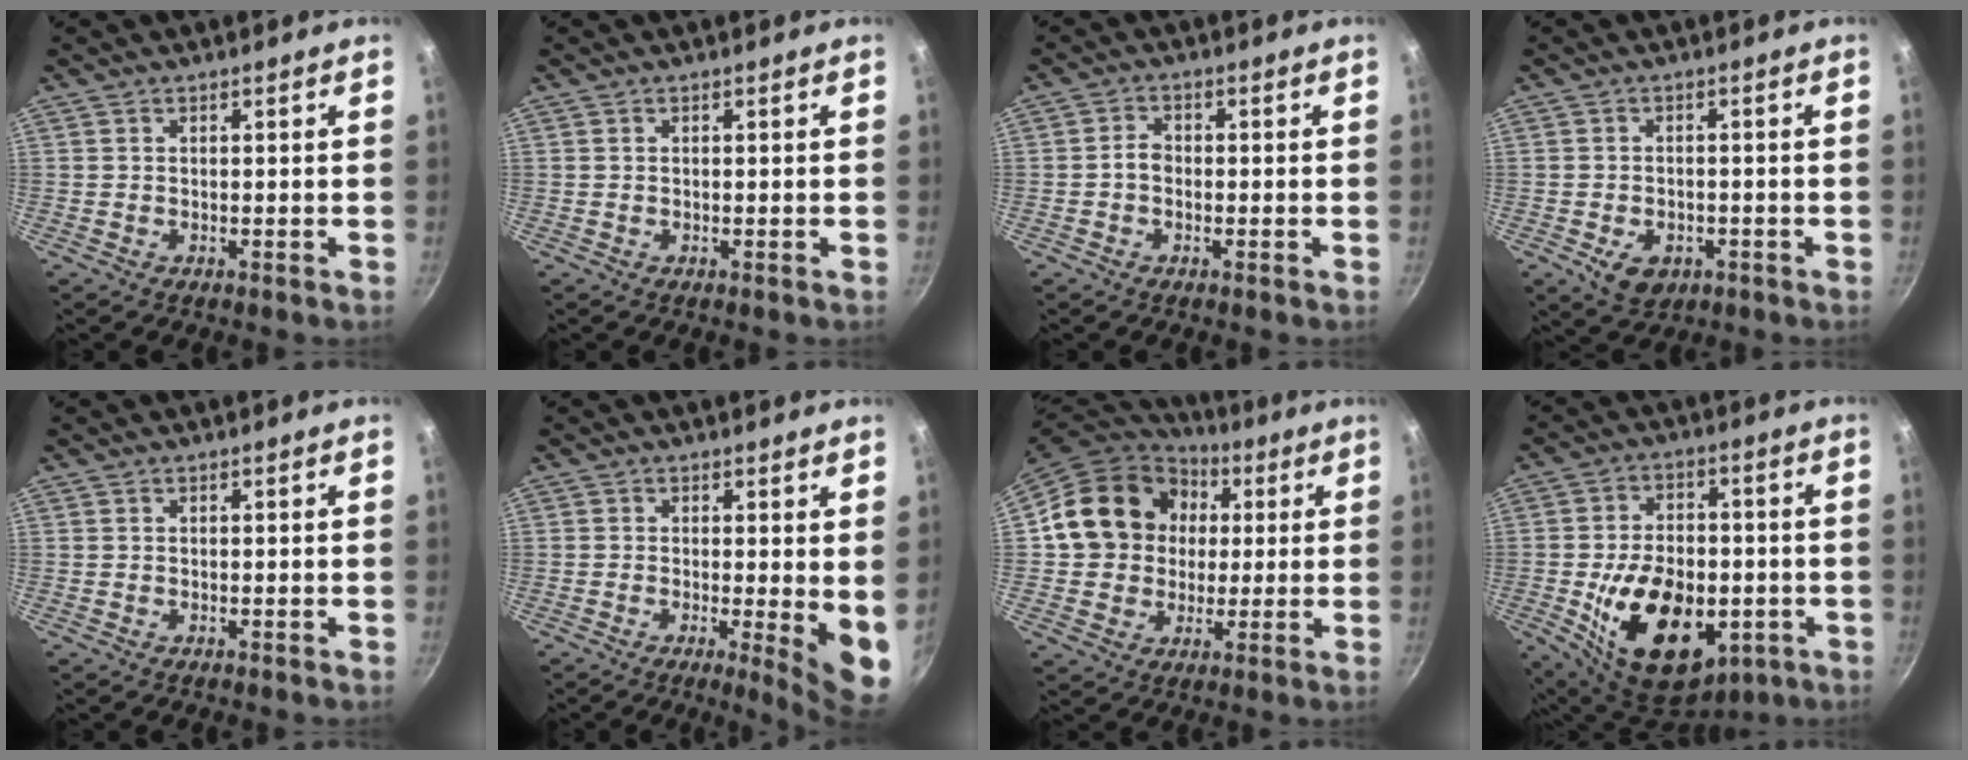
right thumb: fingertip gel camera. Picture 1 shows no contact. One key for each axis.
{"total": 0.0}
{"total": 2.5, "fx": -0.5, "fy": 1.9, "fz": 1.5, "tx": -0.018, "ty": 0.013, "tz": -0.012}
{"total": 6.1, "fx": -2.3, "fy": 4.3, "fz": 3.7, "tx": -0.049, "ty": 0.007, "tz": -0.027}
{"total": 0.0}
{"total": 7.1, "fx": -0.2, "fy": 1.7, "fz": 6.9, "tx": -0.087, "ty": -0.021, "tz": -0.003}
{"total": 17.7, "fx": 2.8, "fy": 15.4, "fz": 8.4, "tx": -0.121, "ty": 0.026, "tz": 0.041}
{"total": 20.7, "fx": -4.7, "fy": 13.2, "fz": 15.3, "tx": -0.223, "ty": 0.011, "tz": -0.060}